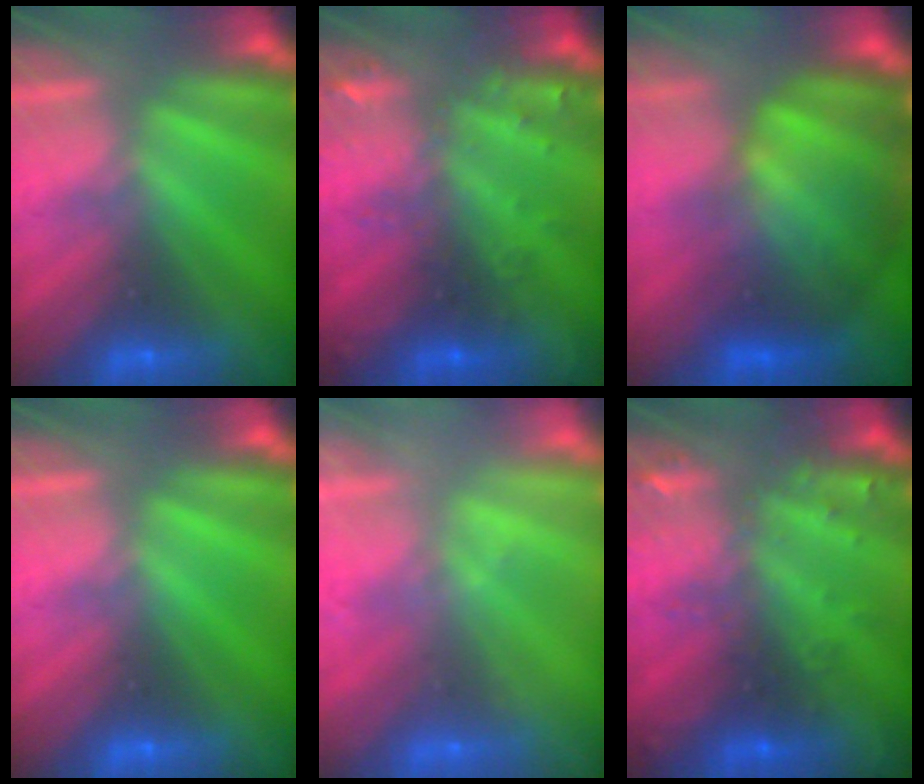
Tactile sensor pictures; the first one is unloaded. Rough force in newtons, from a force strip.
{"total": 3.0}
{"total": 7.7}
{"total": 0.0}
{"total": 2.2}
{"total": 3.0}